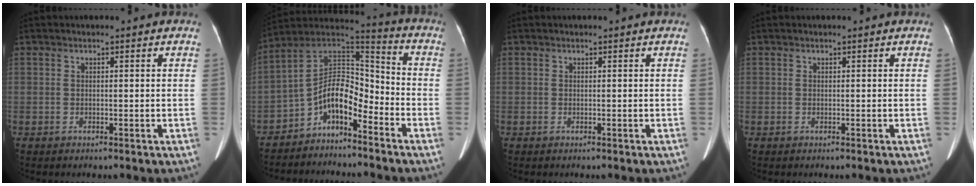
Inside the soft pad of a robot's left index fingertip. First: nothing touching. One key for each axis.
{"total": 9.8, "fx": -5.9, "fy": 4.0, "fz": 6.7, "tx": -0.123, "ty": 0.044, "tz": -0.108}
{"total": 0.0}
{"total": 0.0}